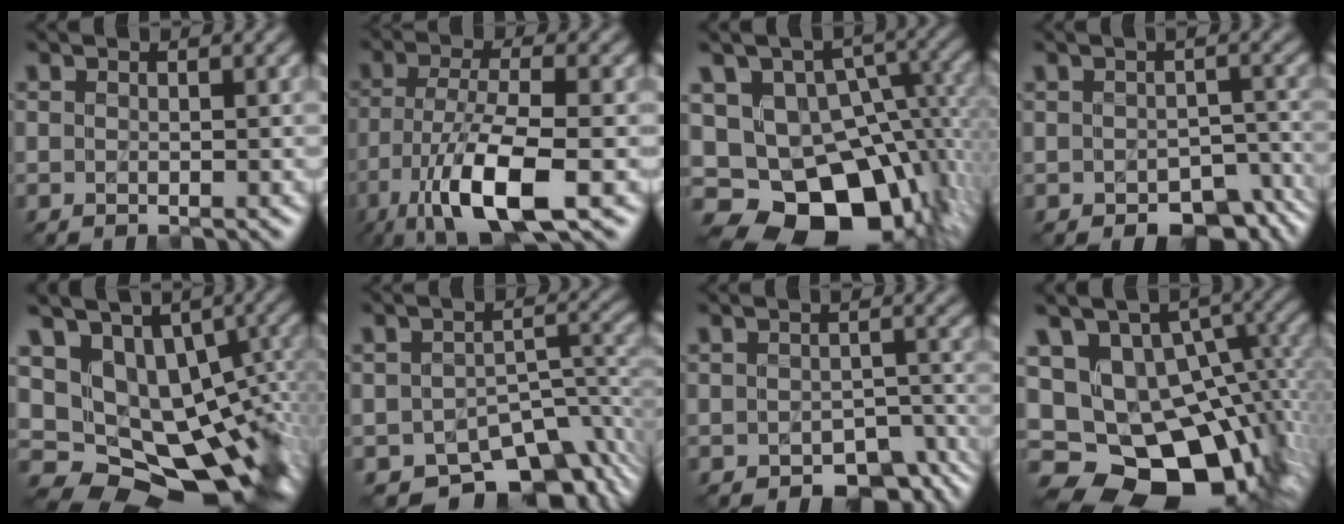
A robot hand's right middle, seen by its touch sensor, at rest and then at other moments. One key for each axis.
{"total": 9.9, "fx": -4.4, "fy": 2.8, "fz": 8.4, "tx": -0.161, "ty": -0.004, "tz": -0.081}
{"total": 15.9, "fx": -6.1, "fy": 11.0, "fz": 9.7, "tx": -0.153, "ty": -0.003, "tz": -0.081}
{"total": 5.5, "fx": -3.2, "fy": 2.9, "fz": 3.4, "tx": -0.035, "ty": -0.016, "tz": -0.037}
{"total": 15.4, "fx": -1.5, "fy": 9.9, "fz": 11.8, "tx": -0.159, "ty": -0.016, "tz": 0.012}
{"total": 8.1, "fx": -6.0, "fy": 3.9, "fz": 3.7, "tx": -0.037, "ty": -0.013, "tz": -0.089}
{"total": 5.2, "fx": -3.4, "fy": 2.8, "fz": 2.9, "tx": -0.026, "ty": -0.018, "tz": -0.038}
{"total": 16.7, "fx": -5.0, "fy": 11.2, "fz": 11.3, "tx": -0.180, "ty": -0.013, "tz": -0.059}